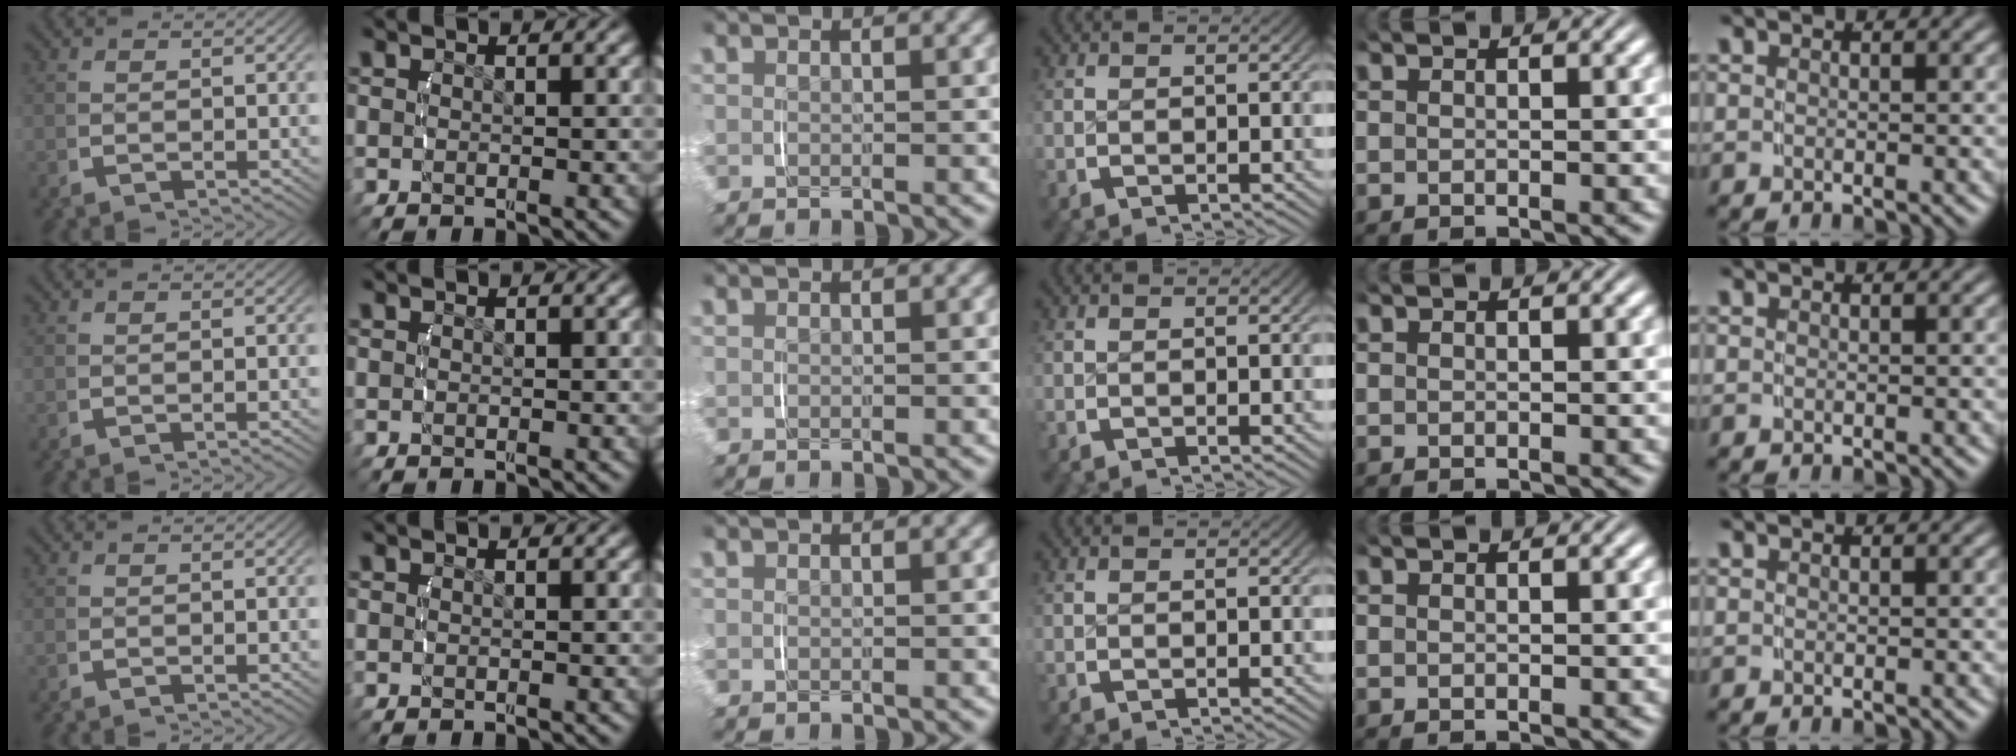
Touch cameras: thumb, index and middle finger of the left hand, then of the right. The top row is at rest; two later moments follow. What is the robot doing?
{"motion": "lift_and_place", "object": "measuring cup"}